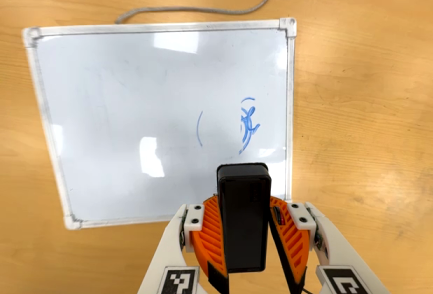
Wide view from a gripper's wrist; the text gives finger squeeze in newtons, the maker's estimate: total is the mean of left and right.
{"total": 7.2, "left": 8.1, "right": 6.3}